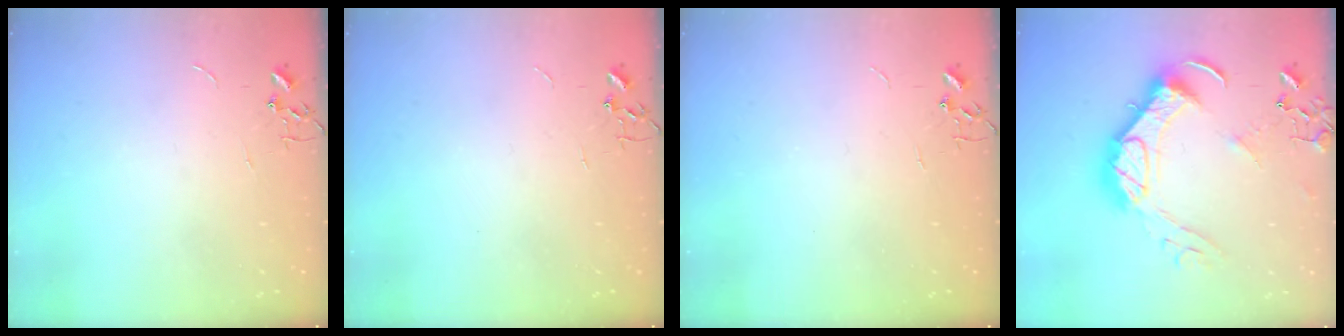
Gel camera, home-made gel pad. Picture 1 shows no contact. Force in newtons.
{"total": 0.0}
{"total": 0.0}
{"total": 18.8, "press": 18.7, "slide": 2.0}